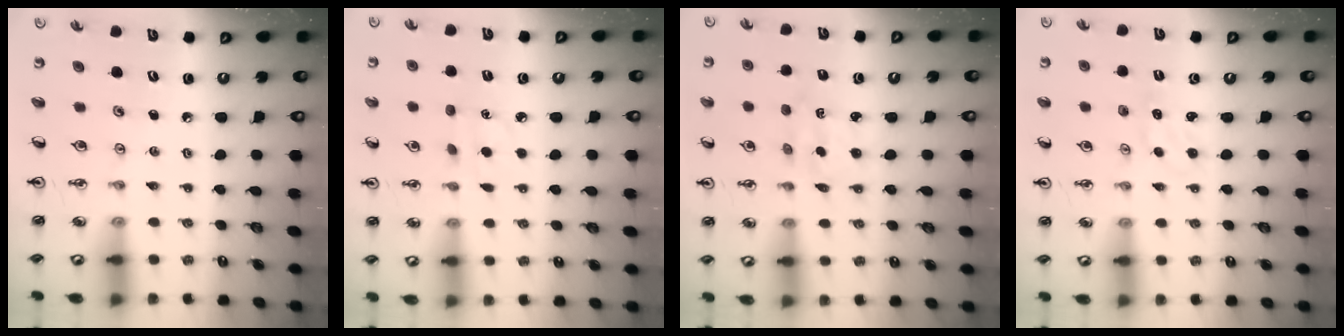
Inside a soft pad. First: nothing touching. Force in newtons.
{"total": 3.6, "press": 3.6, "slide": 0.5}
{"total": 1.8, "press": 1.8, "slide": 0.4}
{"total": 1.5, "press": 1.4, "slide": 0.3}